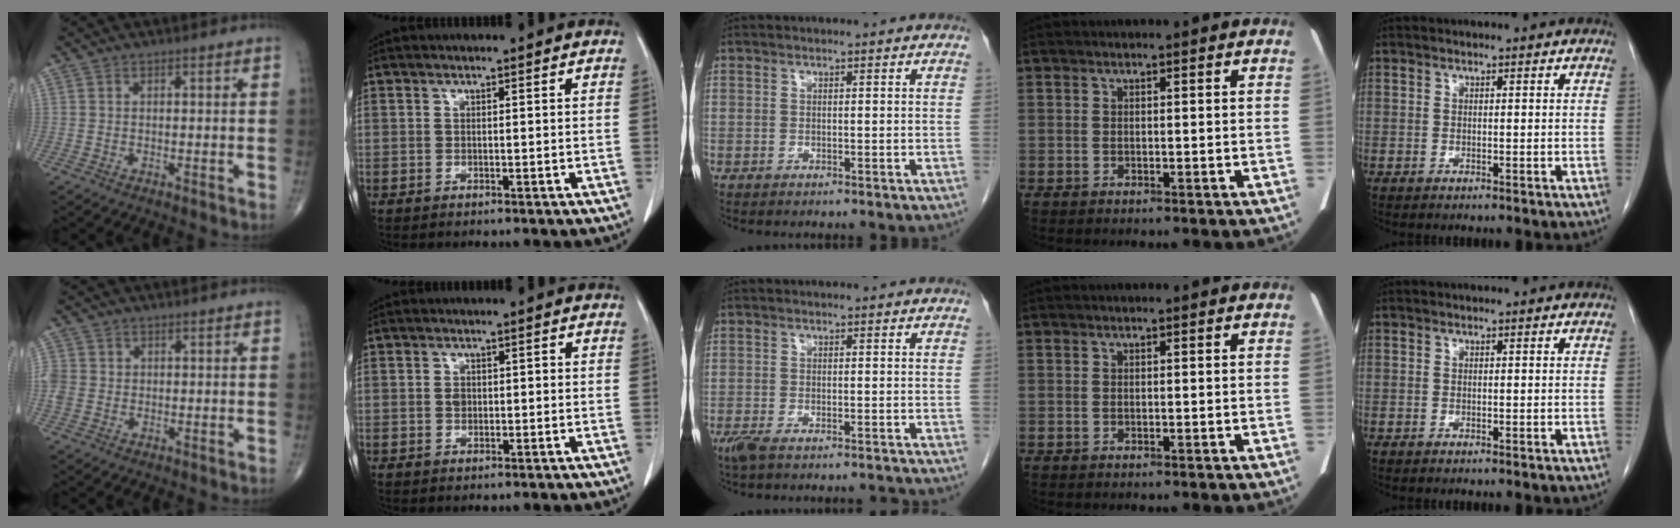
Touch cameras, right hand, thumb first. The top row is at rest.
{"thumb": {"total": 3.4, "force": [0.1, 3.1, 1.5], "torque": [-0.029, 0.009, 0.005]}, "index": {"total": 1.5, "force": [-0.1, 1.1, 0.9], "torque": [-0.016, 0.007, 0.001]}, "middle": {"total": 4.7, "force": [-4.0, 0.8, 2.3], "torque": [-0.040, -0.009, -0.068]}}